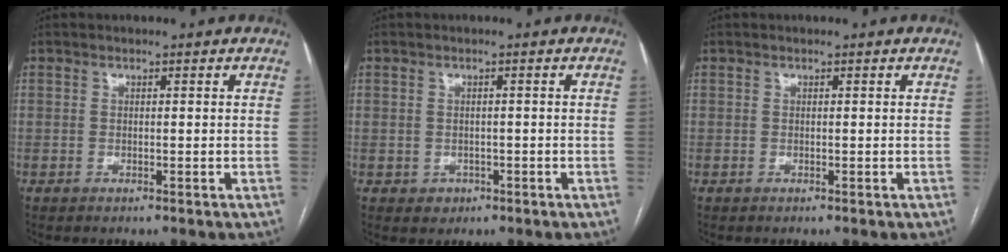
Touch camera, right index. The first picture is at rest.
{"total": 2.3, "force": [-0.8, 2.1, 0.3], "torque": [0.005, 0.007, -0.007]}
{"total": 0.0}